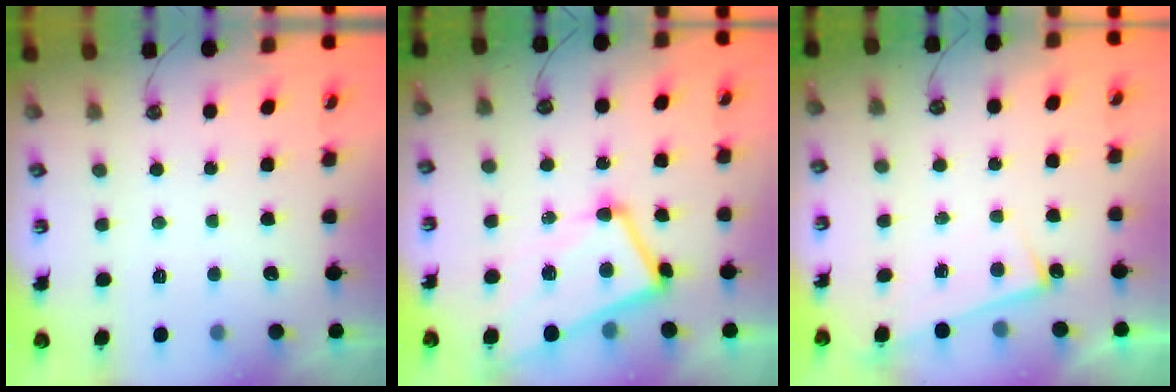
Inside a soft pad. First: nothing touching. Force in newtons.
{"total": 7.1, "press": 7.0, "slide": 1.3}
{"total": 2.5, "press": 2.5, "slide": 0.4}